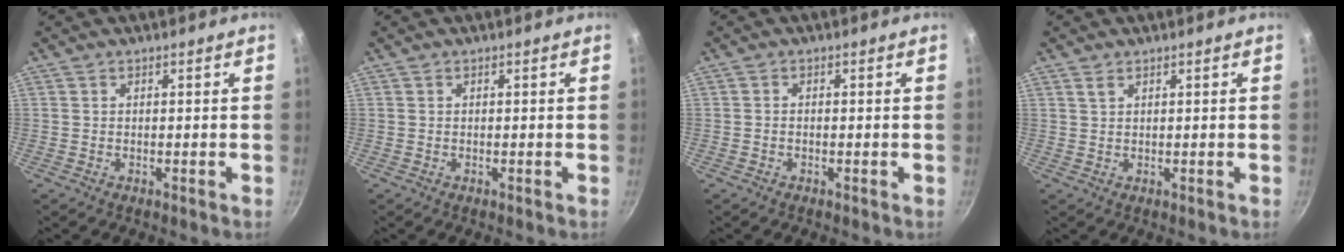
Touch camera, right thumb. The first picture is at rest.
{"total": 0.0}
{"total": 0.7, "force": [-0.3, 0.4, 0.5], "torque": [-0.010, 0.005, -0.008]}
{"total": 1.2, "force": [0.8, 0.6, 0.7], "torque": [-0.013, -0.002, 0.017]}